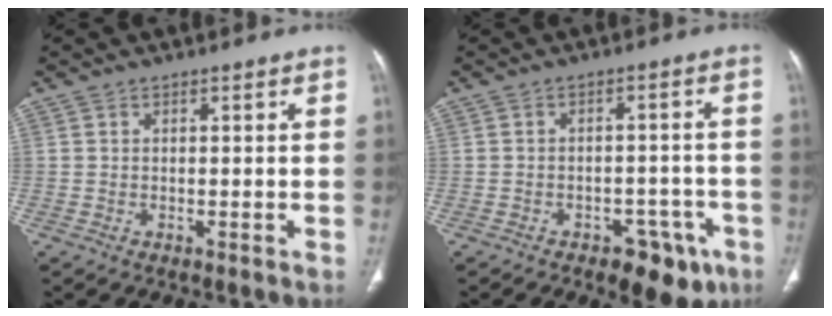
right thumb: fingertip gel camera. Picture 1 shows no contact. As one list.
[{"total": 9.5, "force": [-5.6, 5.3, 5.6], "torque": [-0.036, 0.034, -0.069]}]